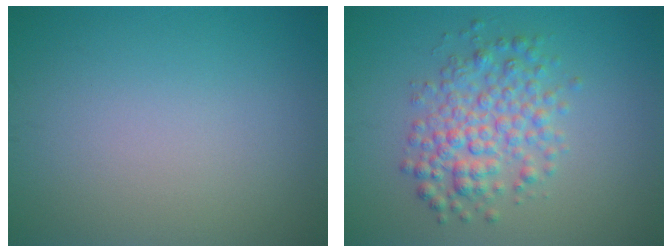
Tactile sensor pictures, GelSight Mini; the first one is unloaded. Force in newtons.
{"total": 4.5, "press": 4.5, "slide": 0.1}